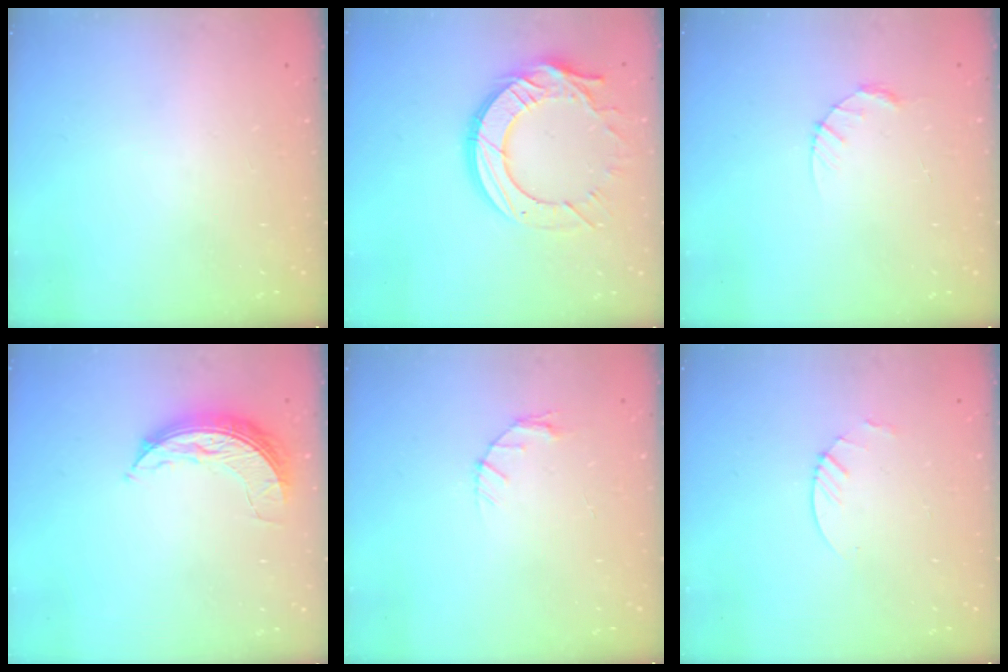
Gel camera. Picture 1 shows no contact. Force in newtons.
{"total": 17.4, "press": 17.3, "slide": 1.7}
{"total": 3.4, "press": 3.4, "slide": 0.4}
{"total": 7.6, "press": 7.6, "slide": 0.1}
{"total": 3.7, "press": 3.7, "slide": 0.5}
{"total": 3.0, "press": 3.0, "slide": 0.3}